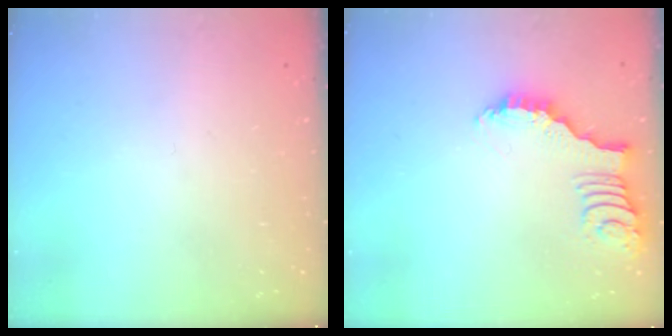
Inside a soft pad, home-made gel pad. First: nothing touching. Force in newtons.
{"total": 2.4, "press": 2.4, "slide": 0.4}